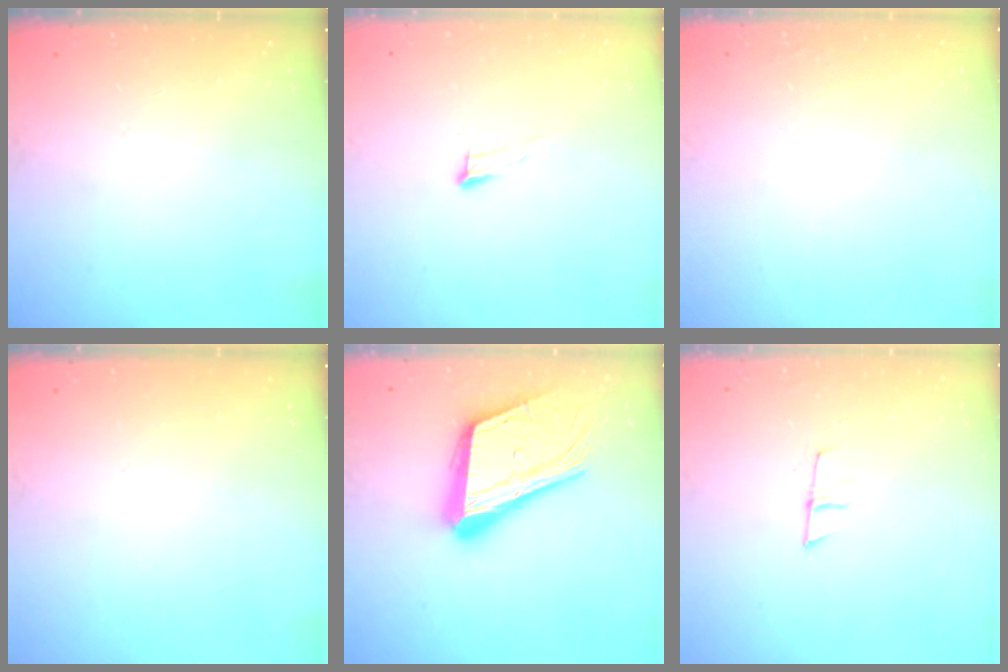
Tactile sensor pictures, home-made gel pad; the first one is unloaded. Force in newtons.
{"total": 6.3, "press": 6.2, "slide": 1.0}
{"total": 1.5, "press": 1.5, "slide": 0.1}
{"total": 0.0}
{"total": 23.2, "press": 22.8, "slide": 3.7}
{"total": 5.5, "press": 5.5, "slide": 0.3}